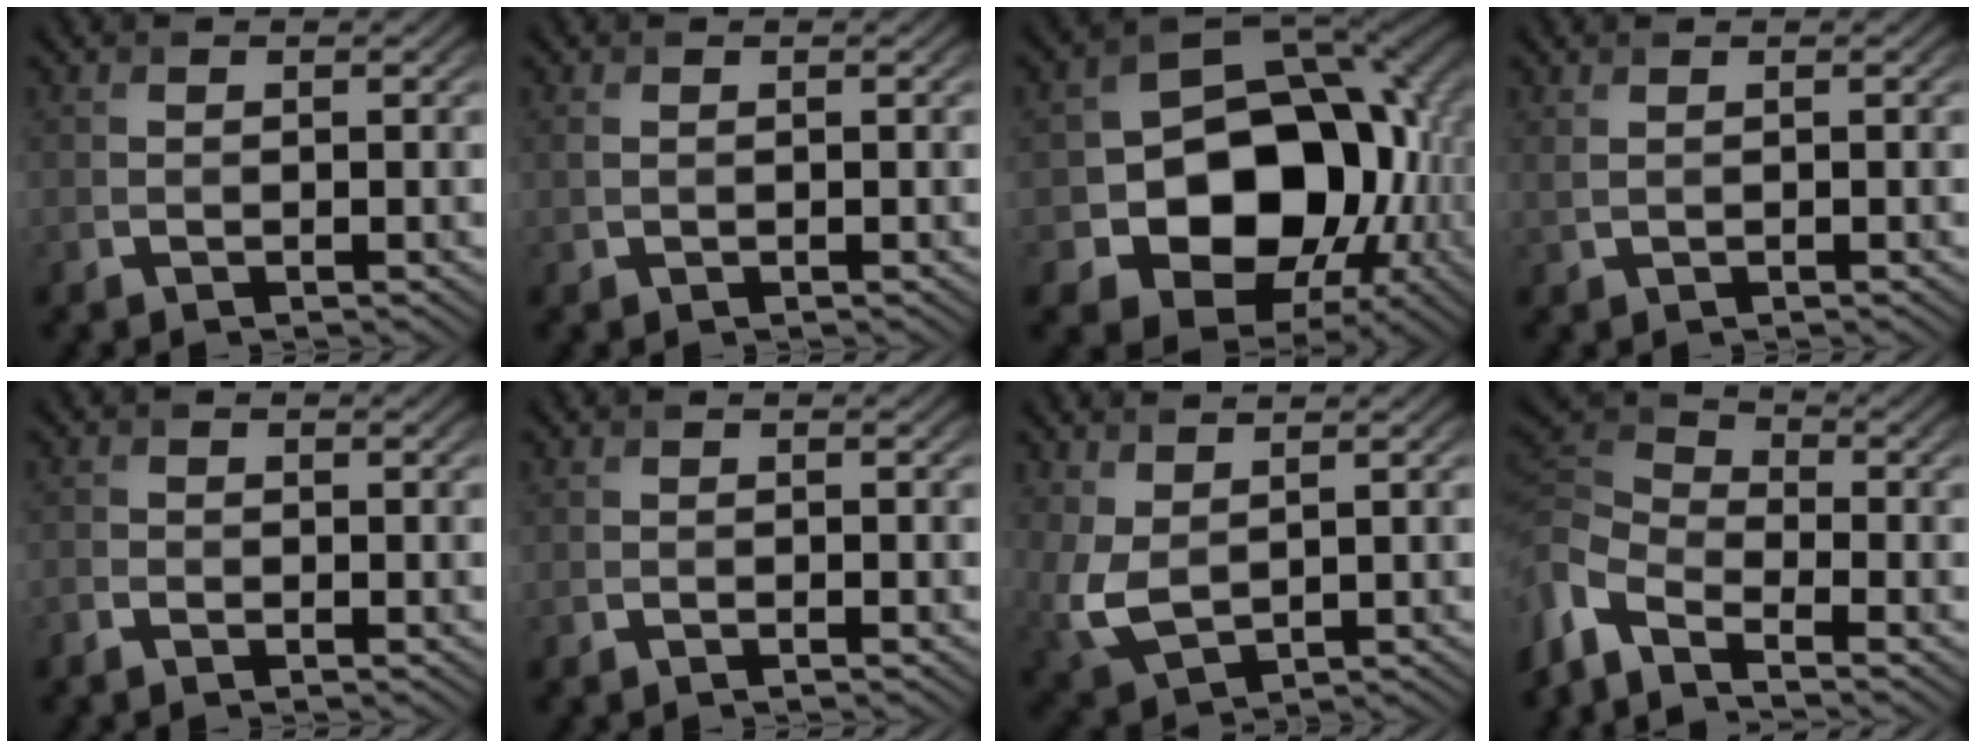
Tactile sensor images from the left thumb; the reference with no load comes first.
{"total": 0.7, "force": [0.2, 0.4, 0.6], "torque": [-0.023, -0.001, 0.004]}
{"total": 18.0, "force": [-3.9, 13.5, 11.2], "torque": [-0.171, -0.048, -0.049]}
{"total": 0.9, "force": [0.6, 0.2, 0.6], "torque": [-0.020, 0.001, 0.009]}
{"total": 1.2, "force": [-1.0, 0.6, 0.4], "torque": [-0.009, 0.000, -0.024]}
{"total": 0.6, "force": [-0.5, 0.0, 0.3], "torque": [-0.005, 0.001, -0.010]}
{"total": 5.5, "force": [1.5, 3.2, 4.3], "torque": [-0.123, -0.008, 0.035]}
{"total": 6.7, "force": [-4.2, 2.6, 4.5], "torque": [-0.111, -0.005, -0.102]}